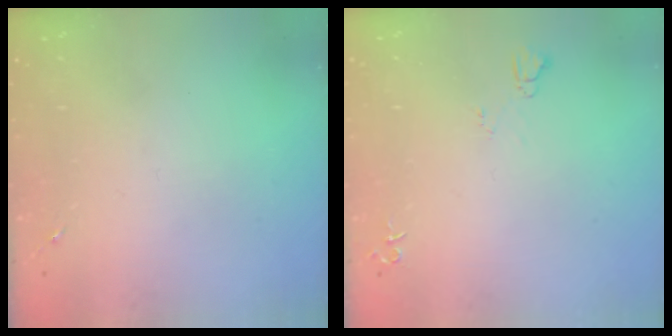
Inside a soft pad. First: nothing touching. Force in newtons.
{"total": 4.9, "press": 4.9, "slide": 0.6}